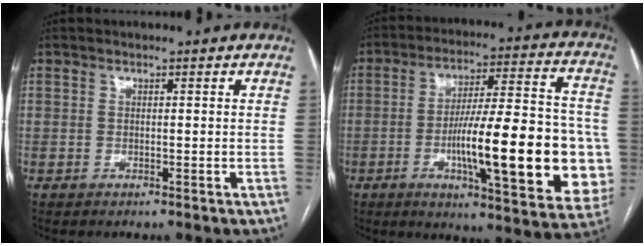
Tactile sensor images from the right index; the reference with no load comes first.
{"total": 24.0, "force": [-5.0, 4.4, 23.1], "torque": [-0.283, 0.012, -0.062]}